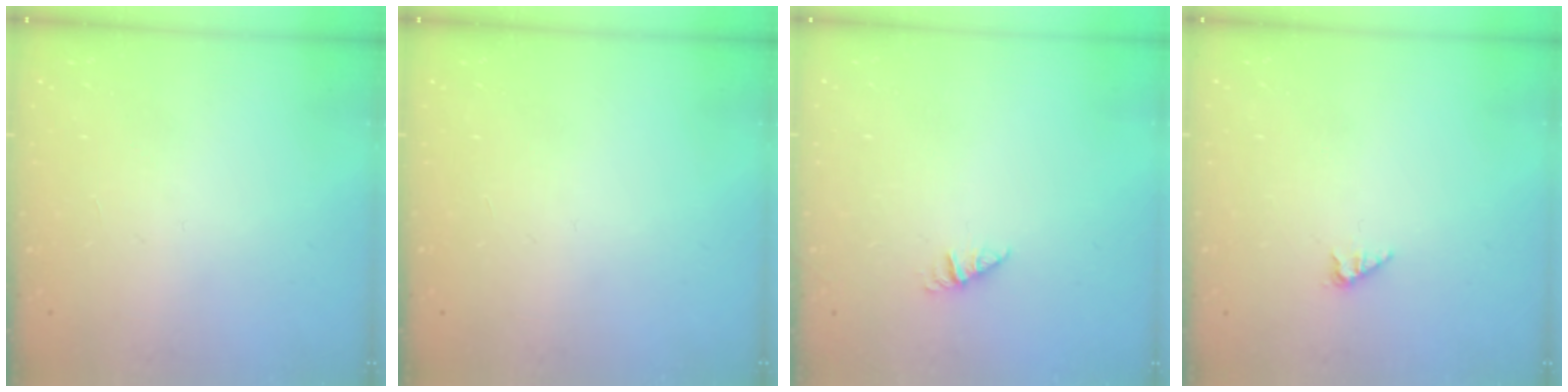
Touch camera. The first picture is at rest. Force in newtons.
{"total": 0.0}
{"total": 0.6, "press": 0.6, "slide": 0.1}
{"total": 1.7, "press": 1.7, "slide": 0.3}